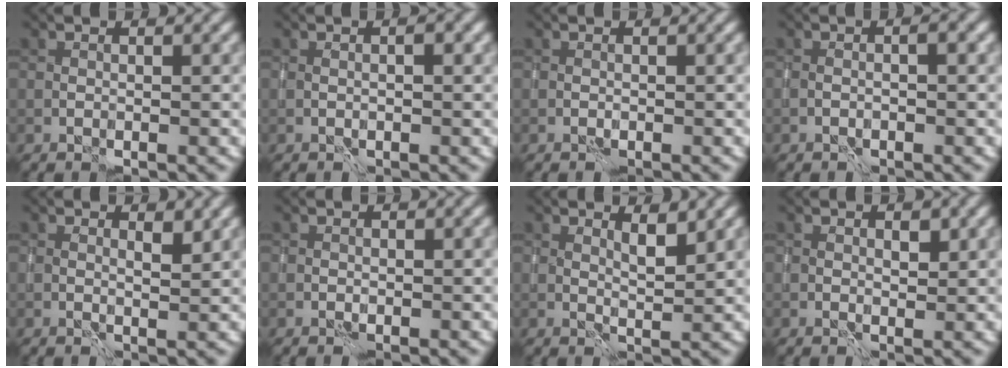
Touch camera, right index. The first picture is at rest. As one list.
[{"total": 0.7, "force": [0.1, 0.2, 0.7], "torque": [-0.004, -0.002, 0.002]}, {"total": 0.0}, {"total": 0.9, "force": [-0.4, 0.2, 0.7], "torque": [-0.006, 0.006, -0.010]}, {"total": 1.5, "force": [0.9, 0.4, 1.1], "torque": [-0.013, -0.002, 0.012]}, {"total": 0.0}, {"total": 1.8, "force": [1.4, 0.3, 1.1], "torque": [-0.014, -0.006, 0.023]}, {"total": 1.3, "force": [0.5, 0.7, 0.9], "torque": [-0.008, -0.002, 0.008]}]